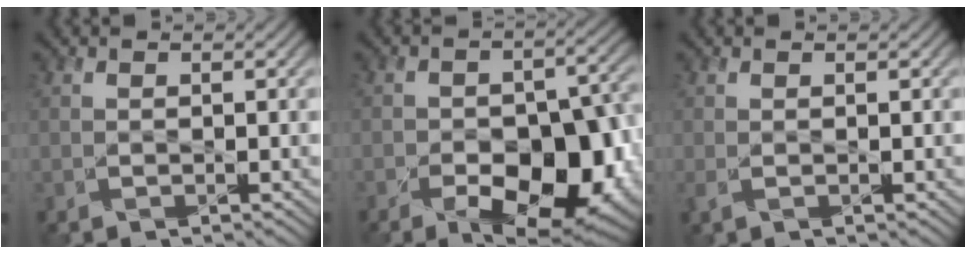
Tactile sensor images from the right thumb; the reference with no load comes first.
{"total": 14.5, "force": [-6.3, 8.2, 10.1], "torque": [-0.127, -0.028, -0.089]}
{"total": 0.7, "force": [0.2, 0.2, 0.7], "torque": [-0.019, -0.001, 0.005]}